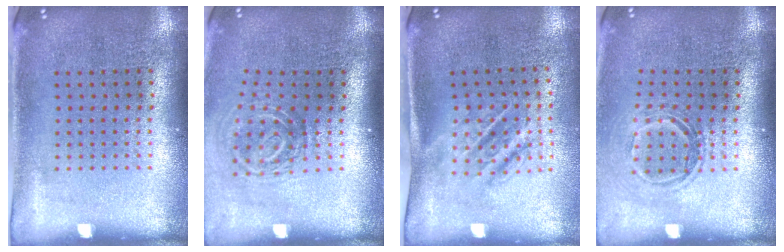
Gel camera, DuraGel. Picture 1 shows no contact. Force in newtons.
{"total": 1.8, "press": 1.2, "slide": 1.3}
{"total": 1.8, "press": 1.2, "slide": 1.3}
{"total": 1.5, "press": 1.1, "slide": 1.0}